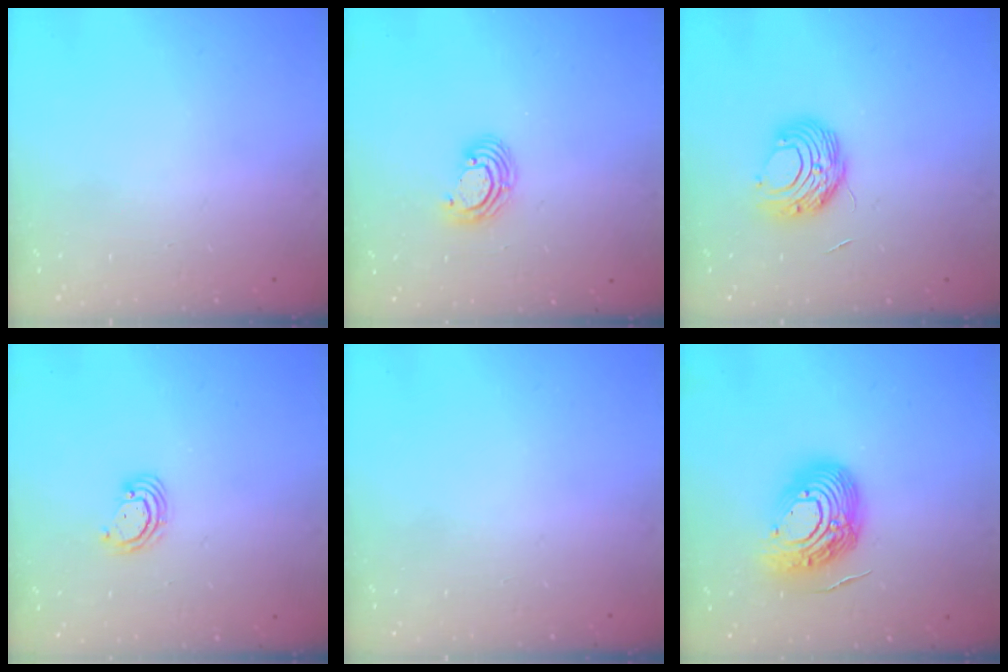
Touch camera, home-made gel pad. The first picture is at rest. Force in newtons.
{"total": 4.5, "press": 4.5, "slide": 0.3}
{"total": 9.7, "press": 9.7, "slide": 0.9}
{"total": 3.0, "press": 2.9, "slide": 0.3}
{"total": 0.0}
{"total": 15.0, "press": 14.9, "slide": 1.5}